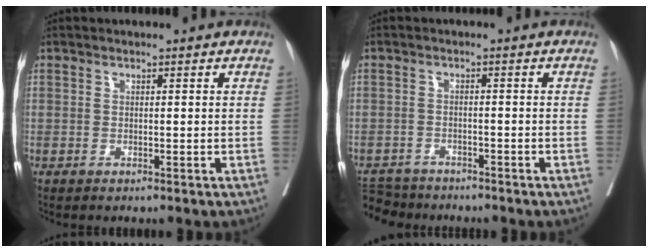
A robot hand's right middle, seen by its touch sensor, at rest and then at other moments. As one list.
[{"total": 6.3, "force": [-5.8, 2.2, 0.4], "torque": [-0.011, -0.004, -0.096]}]